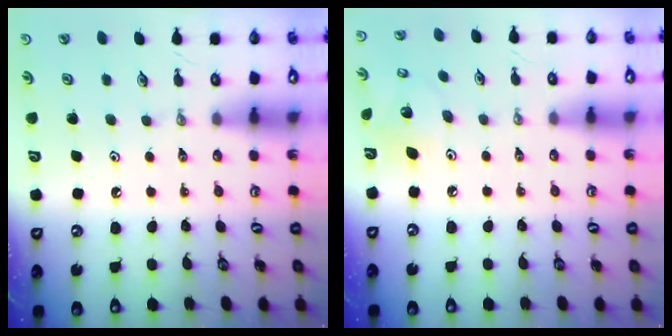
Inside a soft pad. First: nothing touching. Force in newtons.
{"total": 7.1, "press": 7.1, "slide": 0.2}